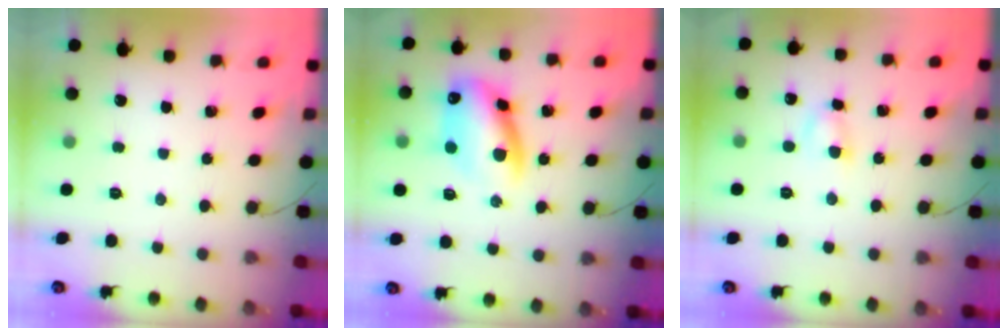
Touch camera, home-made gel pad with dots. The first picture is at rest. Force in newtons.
{"total": 12.5, "press": 12.3, "slide": 2.5}
{"total": 3.5, "press": 3.2, "slide": 1.4}